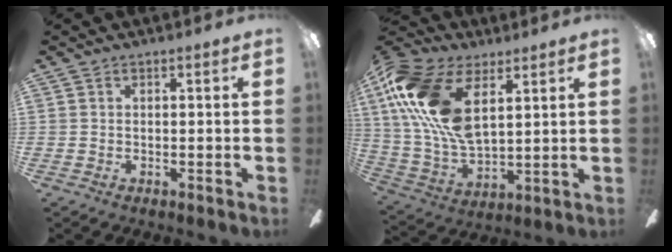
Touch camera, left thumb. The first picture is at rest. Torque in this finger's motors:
{"motor_torque": [-0.15, 1.18, 1.42, -1.35, 0.64]}